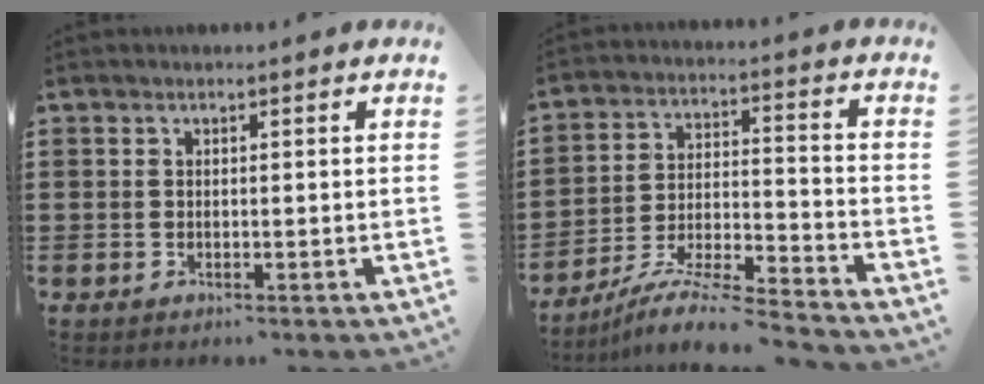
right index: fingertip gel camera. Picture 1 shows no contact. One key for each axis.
{"total": 8.2, "fx": -7.5, "fy": -0.1, "fz": 3.2, "tx": -0.065, "ty": -0.003, "tz": -0.153}